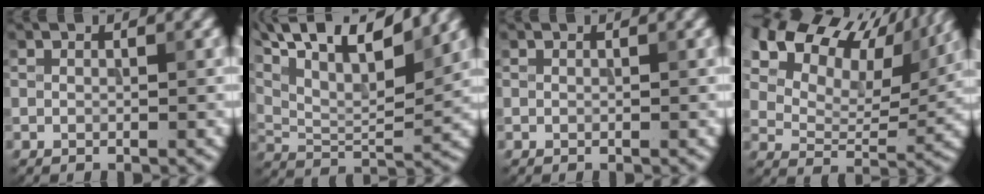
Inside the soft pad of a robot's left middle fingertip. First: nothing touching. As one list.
[{"total": 14.1, "force": [9.1, 4.8, 9.6], "torque": [-0.180, 0.027, 0.123]}, {"total": 0.0}, {"total": 15.2, "force": [9.0, 8.6, 8.8], "torque": [-0.168, 0.044, 0.146]}]